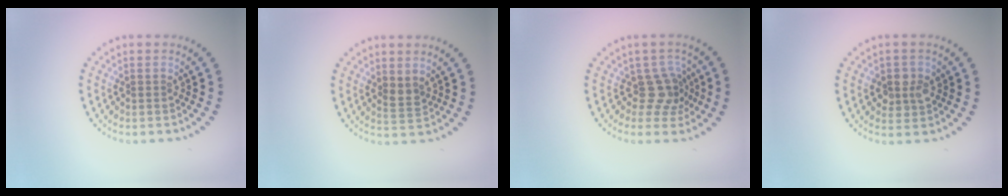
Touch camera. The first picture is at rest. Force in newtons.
{"total": 1.3, "press": 1.1, "slide": 0.6}
{"total": 2.7, "press": 2.1, "slide": 1.7}
{"total": 2.5, "press": 2.5, "slide": 0.6}